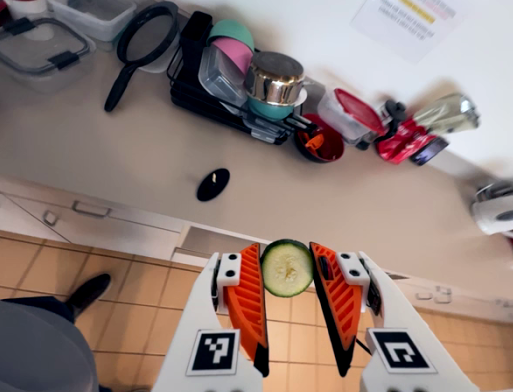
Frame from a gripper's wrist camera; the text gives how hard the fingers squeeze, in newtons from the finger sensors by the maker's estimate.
{"total": 8.1, "left": 8.0, "right": 8.1}